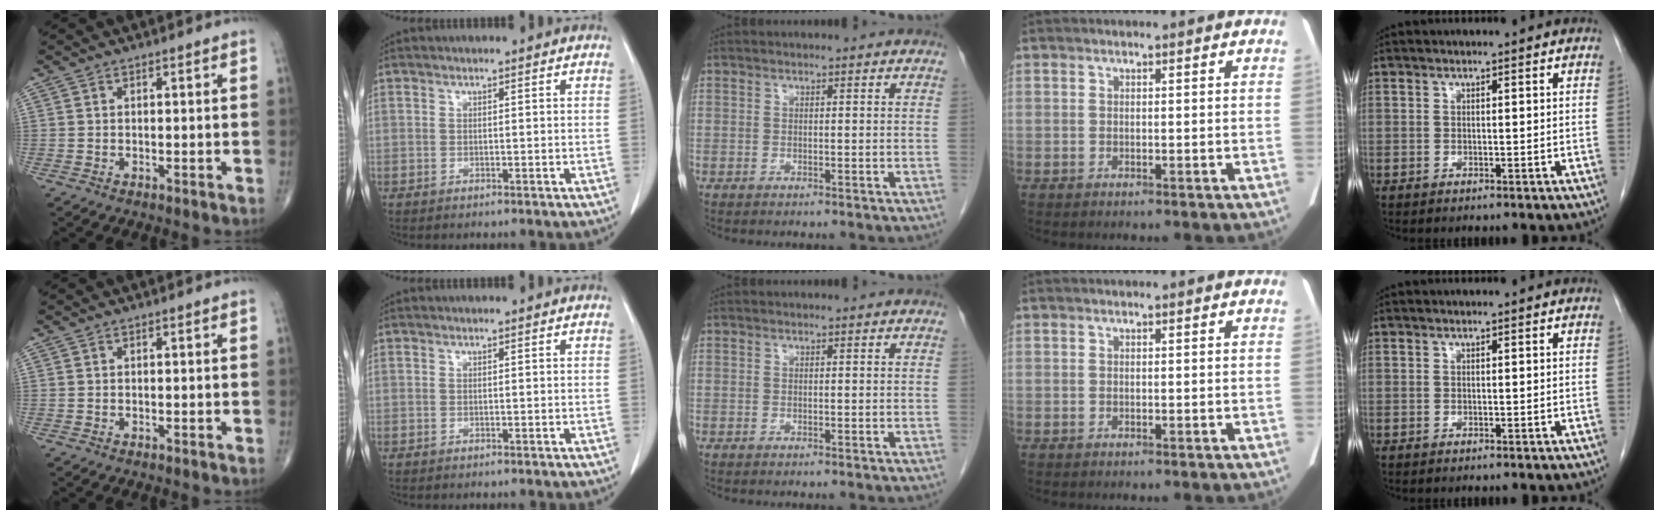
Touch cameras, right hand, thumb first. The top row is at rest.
{}